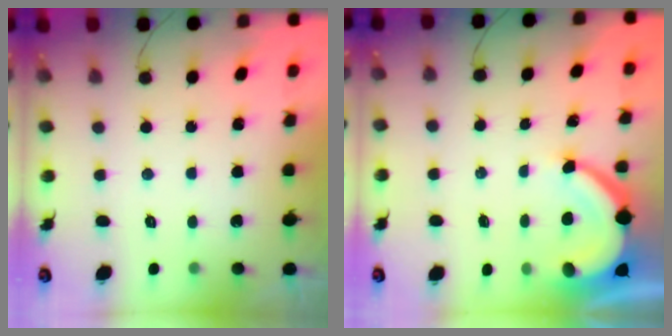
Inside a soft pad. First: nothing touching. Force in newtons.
{"total": 7.4, "press": 7.3, "slide": 1.0}